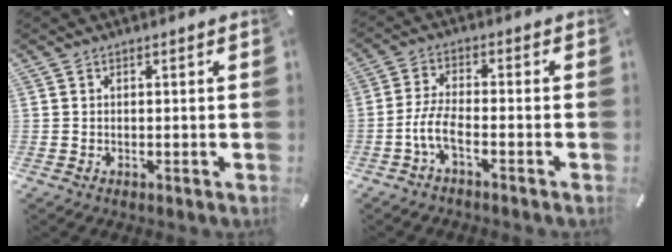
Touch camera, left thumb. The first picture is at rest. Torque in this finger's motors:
{"motor_torque": [0.21, 0.43, 0.26, 0.25, 0.07]}